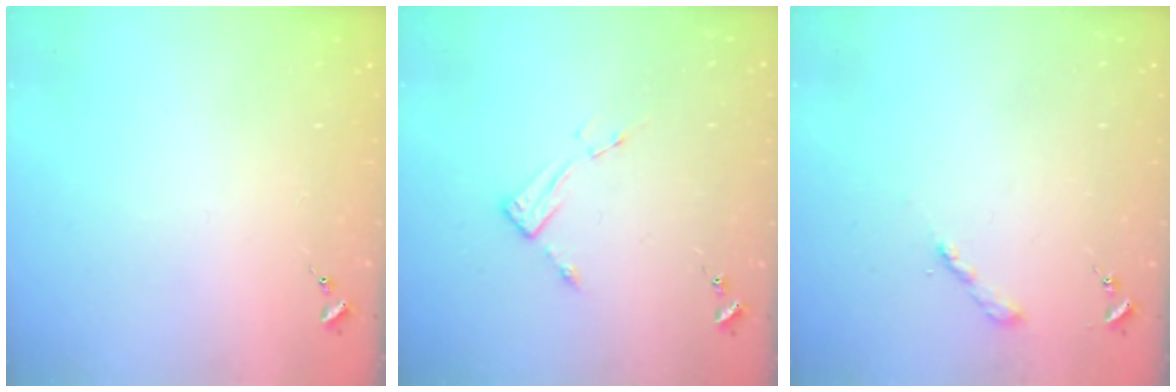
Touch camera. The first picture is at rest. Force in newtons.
{"total": 4.4, "press": 4.4, "slide": 0.2}
{"total": 2.0, "press": 2.0, "slide": 0.2}